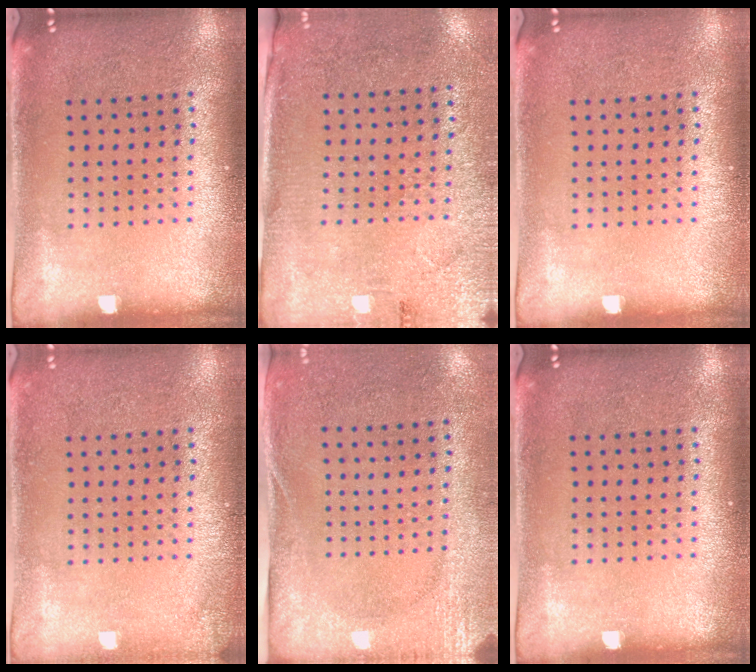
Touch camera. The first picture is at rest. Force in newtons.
{"total": 2.7, "press": 2.4, "slide": 1.3}
{"total": 0.0}
{"total": 0.9, "press": 0.9, "slide": 0.1}
{"total": 2.7, "press": 2.2, "slide": 1.7}
{"total": 0.0}